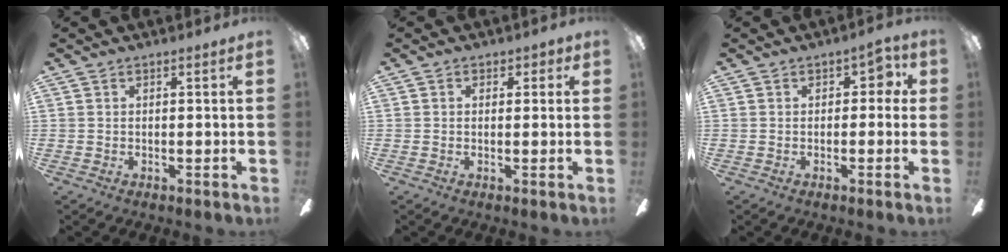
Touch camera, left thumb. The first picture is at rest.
{"total": 1.6, "force": [0.2, 1.3, 0.9], "torque": [-0.002, 0.001, -0.002]}
{"total": 3.6, "force": [0.2, 2.5, 2.5], "torque": [-0.031, 0.009, -0.001]}